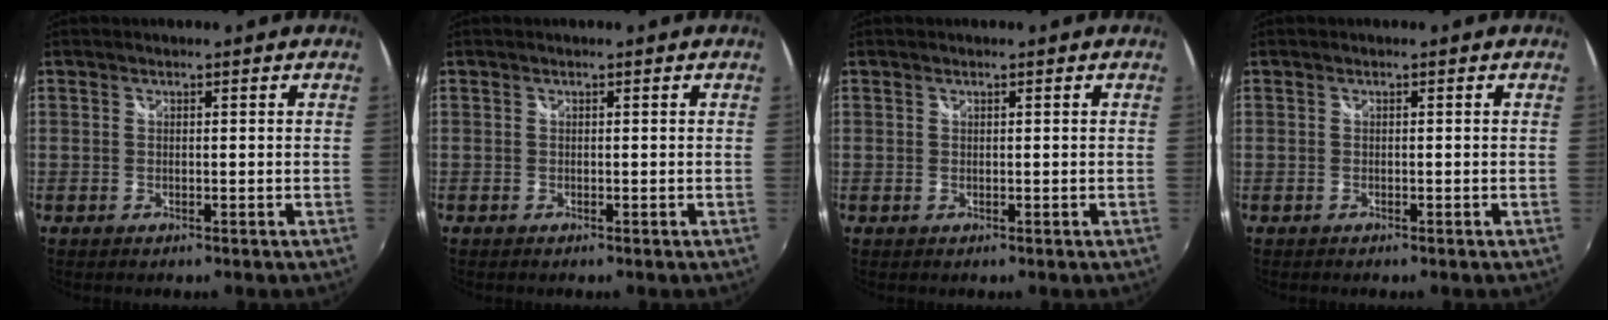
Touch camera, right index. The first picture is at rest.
{"total": 0.0}
{"total": 0.0}
{"total": 0.6, "force": [-0.6, 0.2, 0.2], "torque": [-0.004, -0.004, -0.010]}